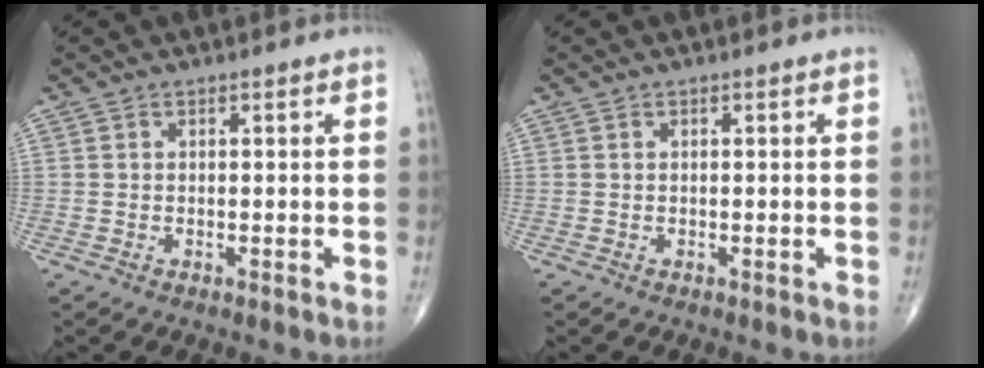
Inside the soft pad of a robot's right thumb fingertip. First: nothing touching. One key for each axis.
{"total": 0.0}